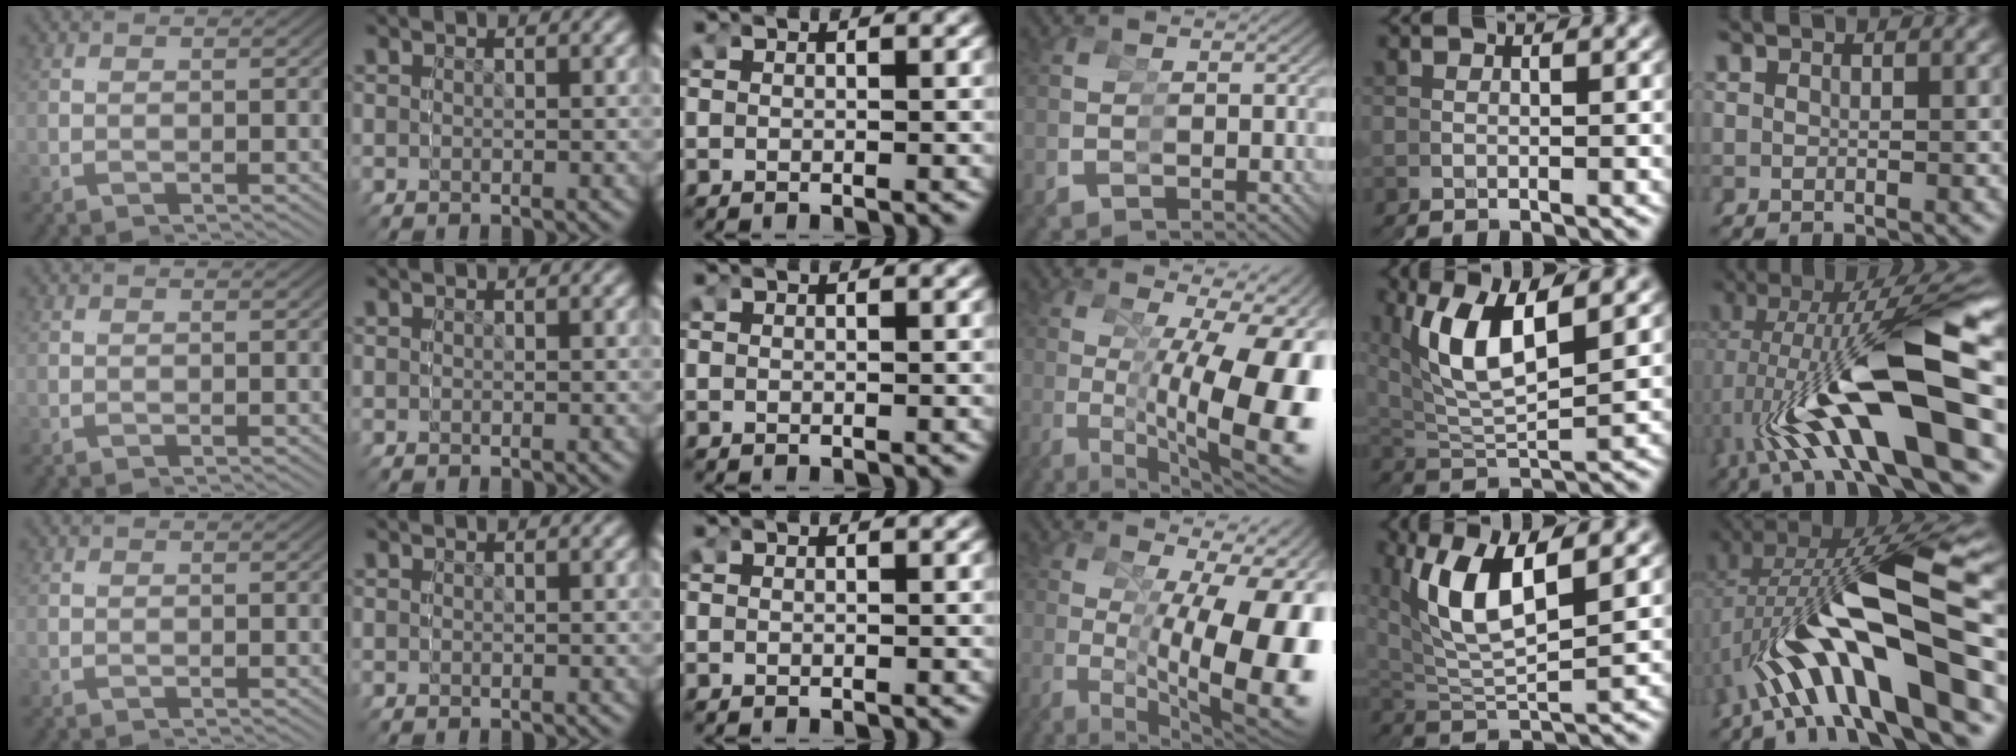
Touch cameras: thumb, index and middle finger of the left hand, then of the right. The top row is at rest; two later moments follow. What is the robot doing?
{"motion": "grasp_and_lifting", "object": "cubes"}